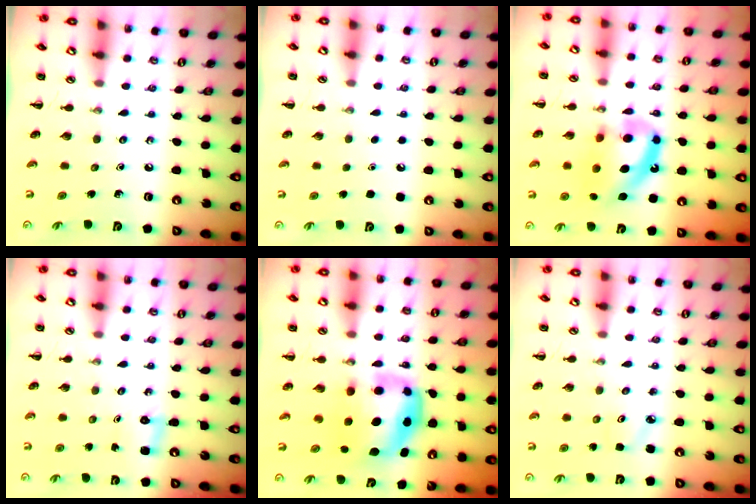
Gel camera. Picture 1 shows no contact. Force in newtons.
{"total": 1.6, "press": 1.6, "slide": 0.1}
{"total": 15.0, "press": 14.4, "slide": 4.1}
{"total": 1.8, "press": 1.7, "slide": 0.5}
{"total": 7.0, "press": 6.8, "slide": 1.6}
{"total": 2.7, "press": 2.6, "slide": 0.8}